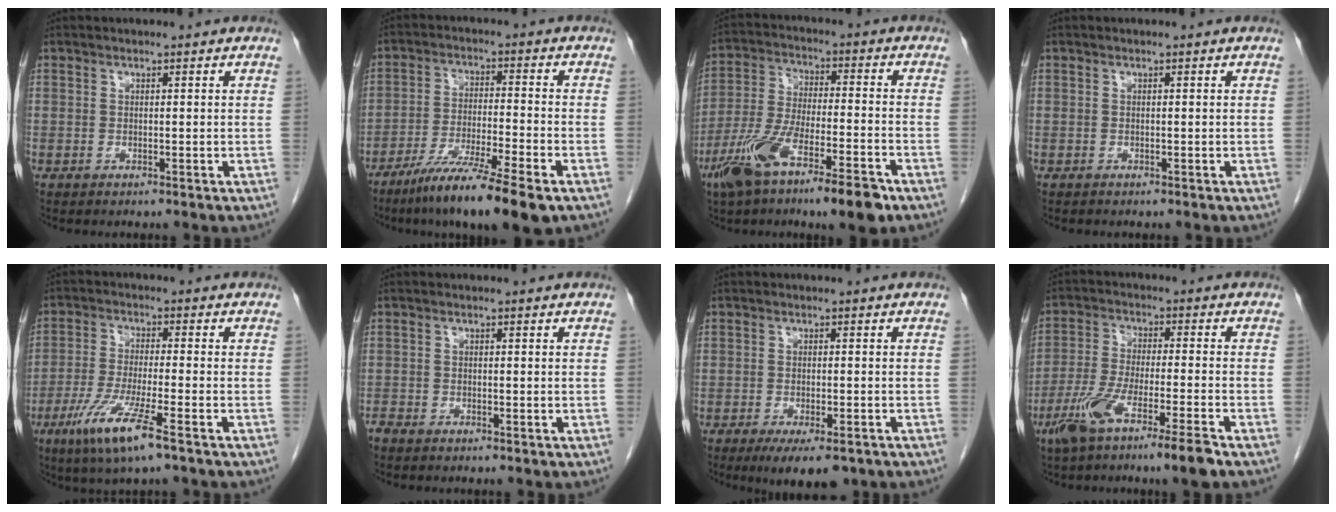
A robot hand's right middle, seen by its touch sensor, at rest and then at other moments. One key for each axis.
{"total": 12.7, "fx": -8.8, "fy": 0.2, "fz": 9.2, "tx": -0.163, "ty": -0.038, "tz": -0.150}
{"total": 14.2, "fx": -8.6, "fy": 2.3, "fz": 11.1, "tx": -0.212, "ty": -0.019, "tz": -0.149}
{"total": 0.0}
{"total": 9.1, "fx": -5.1, "fy": 0.3, "fz": 7.6, "tx": -0.157, "ty": -0.024, "tz": -0.093}
{"total": 1.2, "fx": -1.1, "fy": 0.3, "fz": 0.3, "tx": -0.014, "ty": -0.003, "tz": -0.023}
{"total": 7.2, "fx": -5.0, "fy": 2.0, "fz": 4.8, "tx": -0.068, "ty": -0.014, "tz": -0.071}
{"total": 10.3, "fx": -6.4, "fy": 0.1, "fz": 8.0, "tx": -0.155, "ty": -0.019, "tz": -0.117}